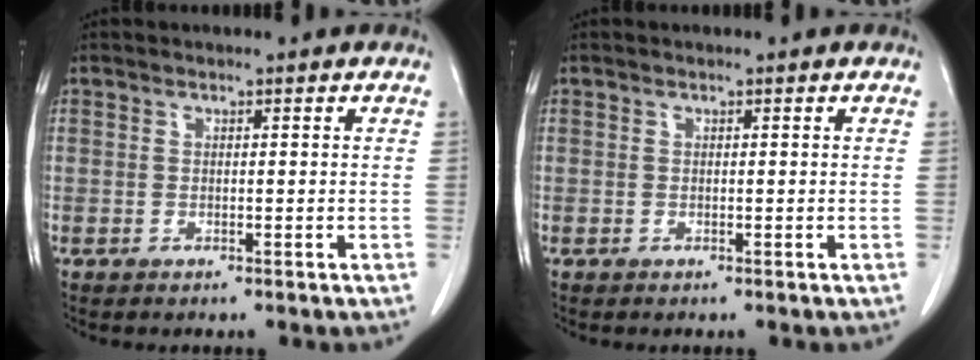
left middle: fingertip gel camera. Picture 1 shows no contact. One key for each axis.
{"total": 0.0}